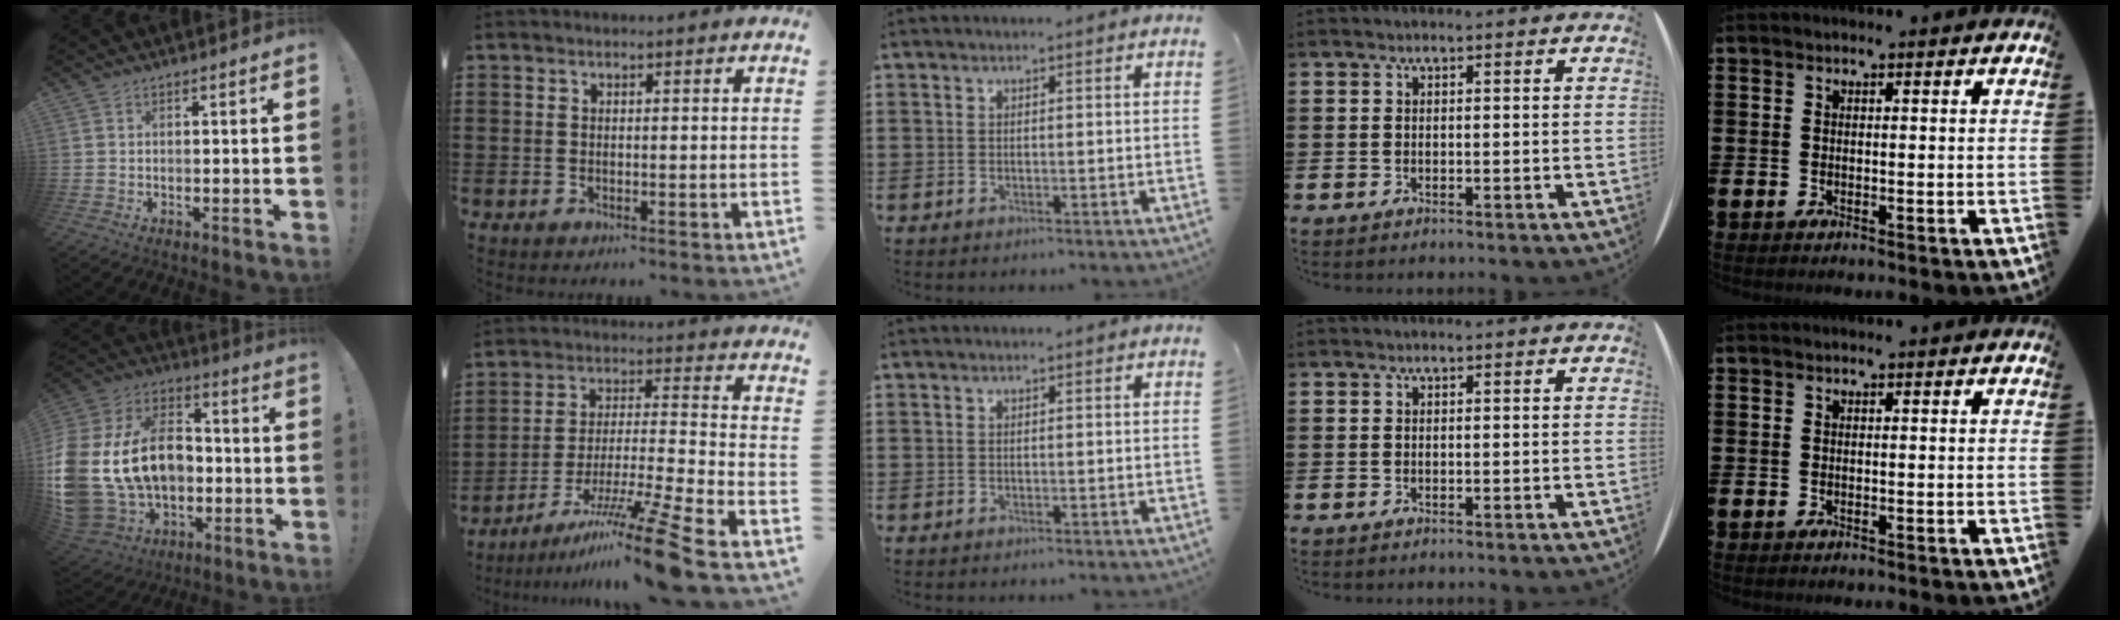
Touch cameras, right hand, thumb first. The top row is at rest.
{"thumb": {"total": 26.2, "force": [-0.9, 19.7, 17.2], "torque": [-0.346, 0.018, 0.019]}, "index": {"total": 14.6, "force": [-10.6, -1.2, 10.0], "torque": [-0.165, 0.016, -0.192]}}